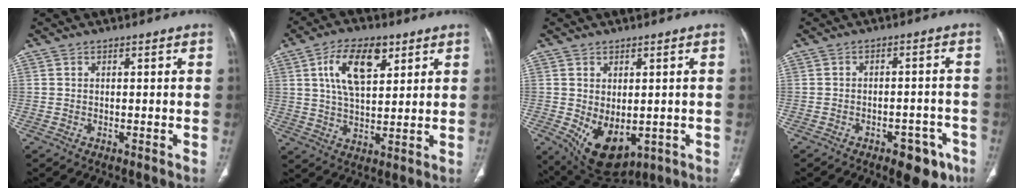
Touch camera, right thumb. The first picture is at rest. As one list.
[{"total": 11.6, "force": [5.0, 5.8, 8.7], "torque": [-0.137, -0.013, 0.091]}, {"total": 10.2, "force": [-2.1, 6.2, 7.7], "torque": [-0.108, -0.007, -0.005]}, {"total": 8.4, "force": [-5.0, 4.1, 5.3], "torque": [-0.041, 0.031, -0.061]}]